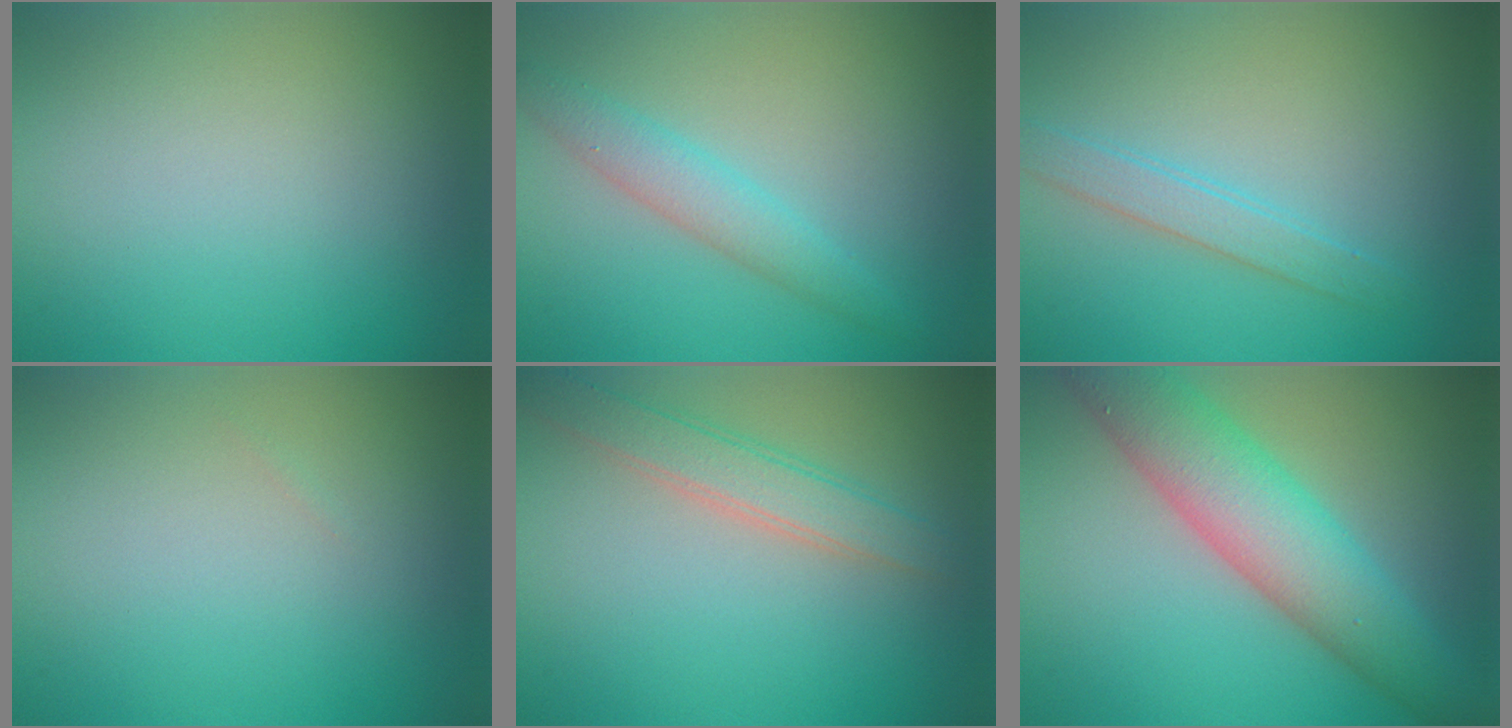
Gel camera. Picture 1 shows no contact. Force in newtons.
{"total": 2.8, "press": 2.8, "slide": 0.1}
{"total": 1.7, "press": 1.7, "slide": 0.1}
{"total": 0.0}
{"total": 3.2, "press": 3.2, "slide": 0.1}
{"total": 8.1, "press": 8.1, "slide": 0.4}